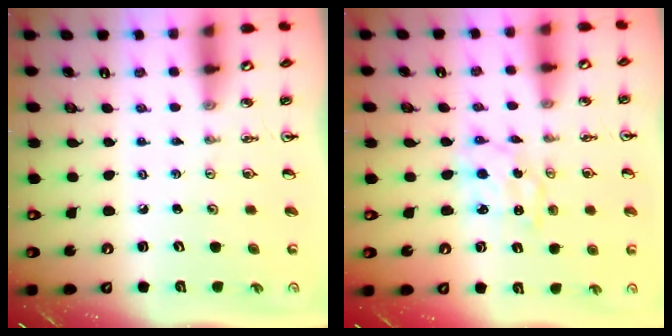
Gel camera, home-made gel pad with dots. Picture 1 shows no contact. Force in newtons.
{"total": 1.8, "press": 1.8, "slide": 0.1}